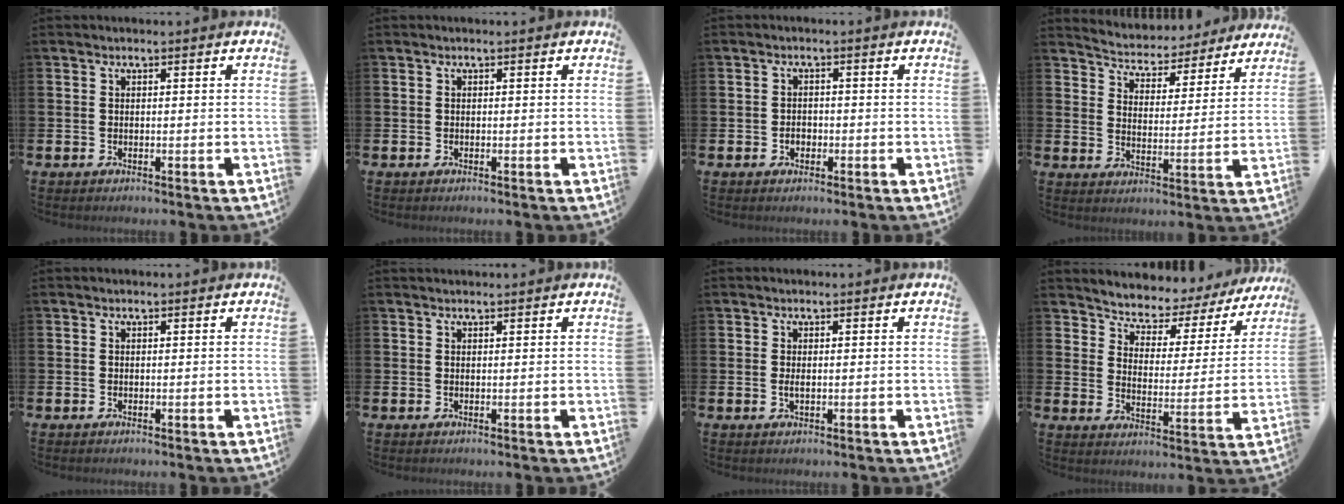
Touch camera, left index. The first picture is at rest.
{"total": 0.0}
{"total": 1.6, "force": [-0.5, 1.3, 0.7], "torque": [-0.011, 0.003, -0.013]}
{"total": 5.0, "force": [4.8, 1.4, 0.0], "torque": [-0.022, -0.046, 0.077]}
{"total": 0.0}
{"total": 0.6, "force": [0.6, 0.1, 0.0], "torque": [0.013, -0.005, 0.008]}
{"total": 0.8, "force": [0.1, 0.3, 0.8], "torque": [-0.009, 0.000, 0.000]}
{"total": 4.9, "force": [4.6, 1.8, 0.0], "torque": [-0.031, -0.042, 0.072]}